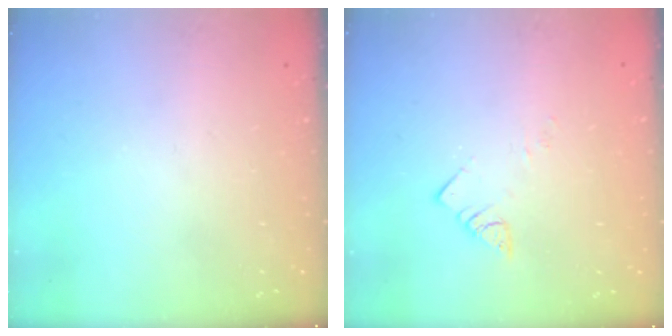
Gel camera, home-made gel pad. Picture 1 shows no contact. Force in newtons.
{"total": 2.9, "press": 2.9, "slide": 0.2}